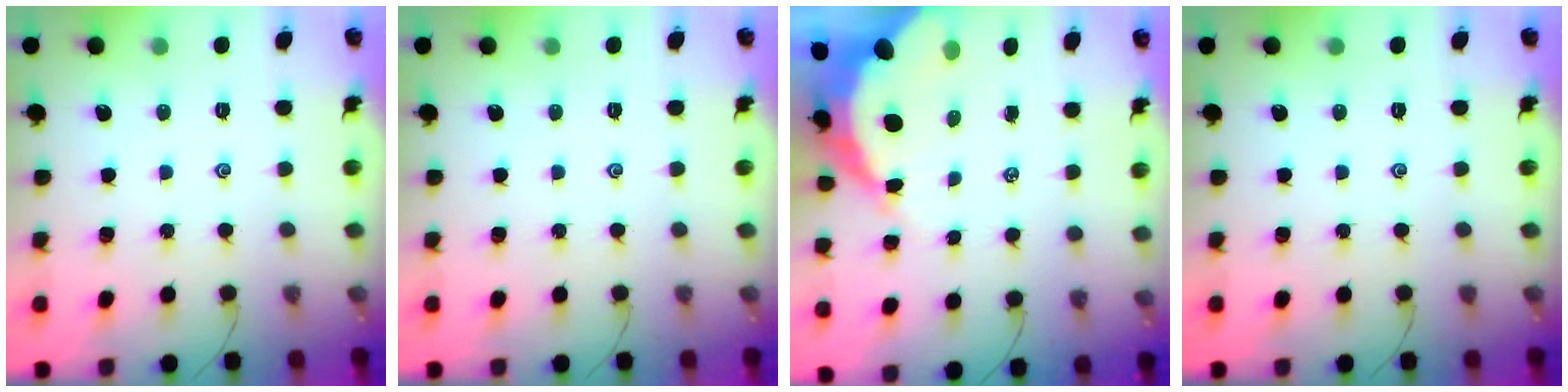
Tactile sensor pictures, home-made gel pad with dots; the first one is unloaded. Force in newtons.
{"total": 0.0}
{"total": 13.4, "press": 13.3, "slide": 1.4}
{"total": 0.0}